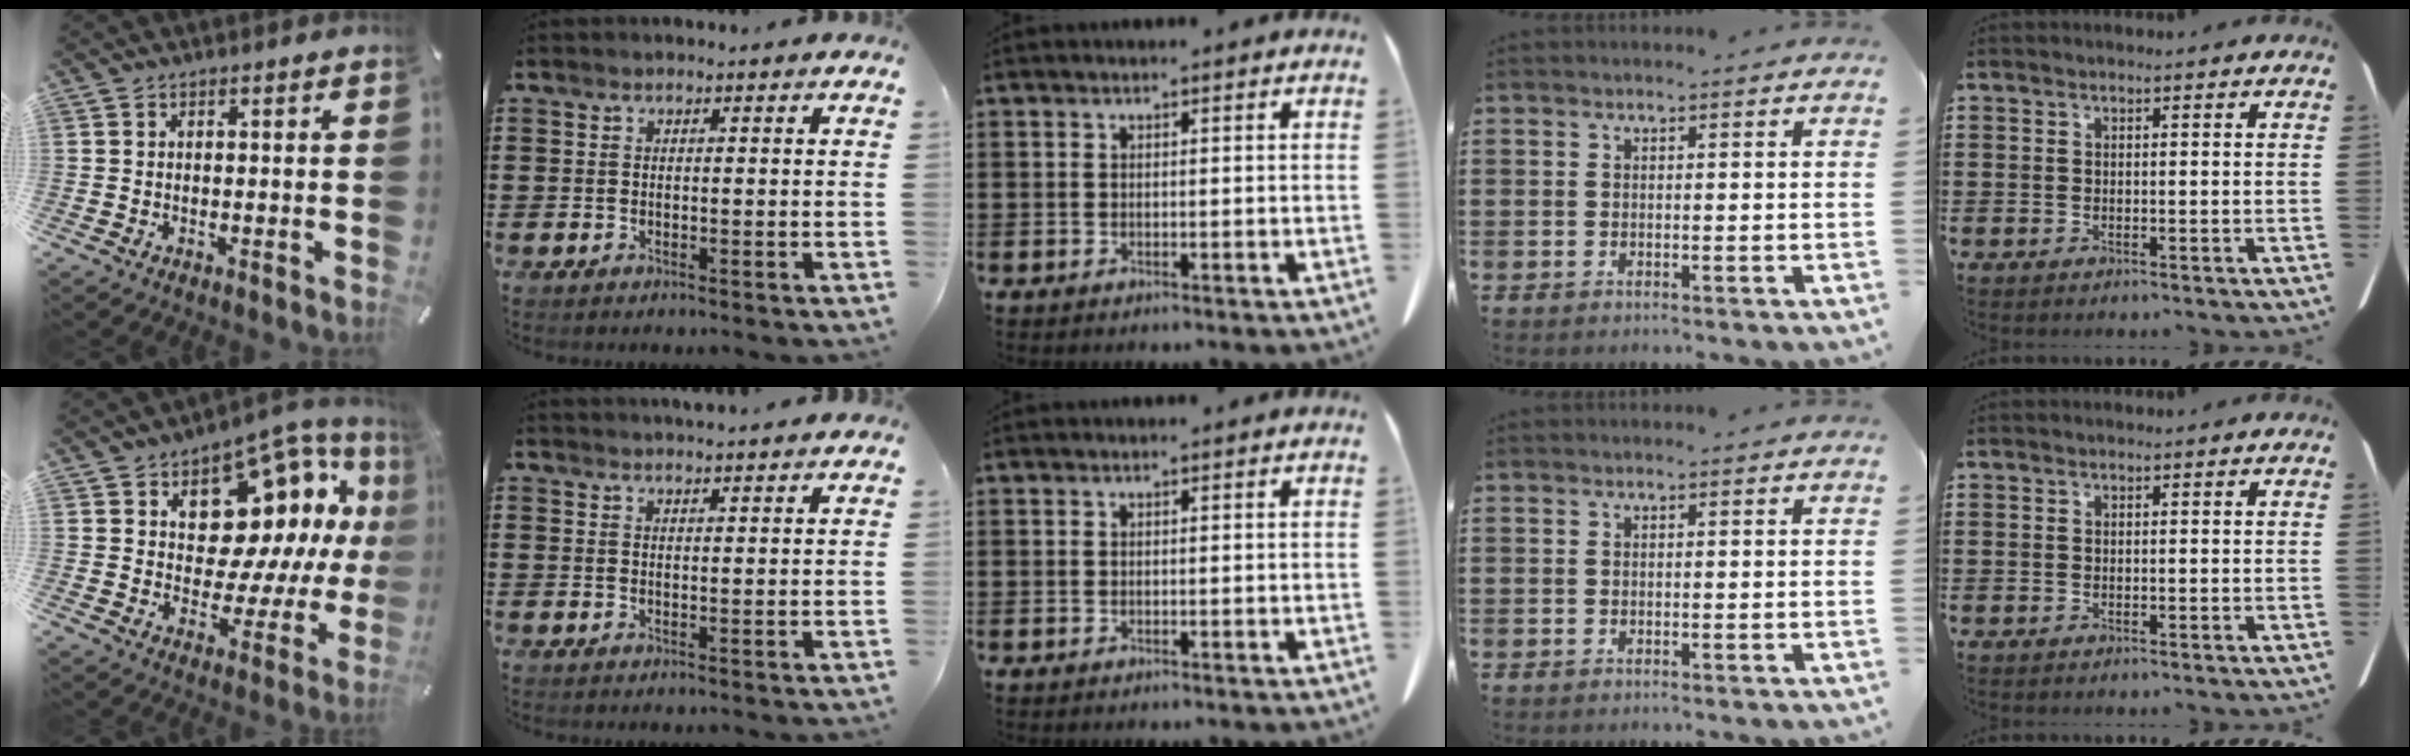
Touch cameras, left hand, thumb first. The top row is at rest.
{"thumb": {"total": 15.4, "force": [6.9, 10.3, 9.1], "torque": [-0.123, -0.058, 0.127]}, "index": {"total": 2.3, "force": [2.3, -0.2, 0.0], "torque": [-0.005, -0.006, 0.045]}}